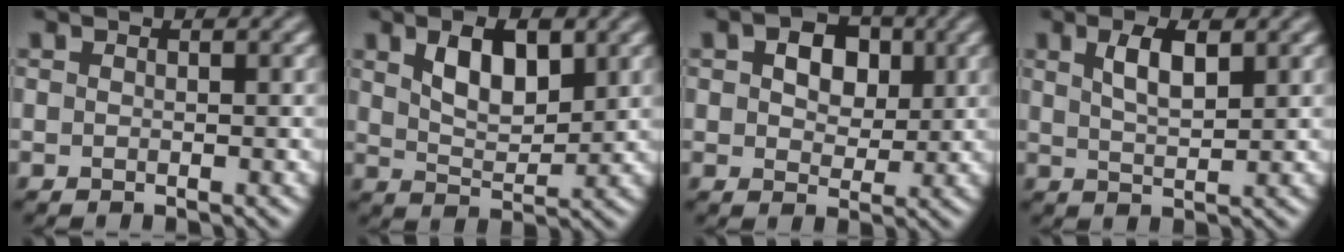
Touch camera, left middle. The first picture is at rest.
{"total": 4.7, "force": [2.1, 2.3, 3.6], "torque": [-0.066, 0.002, 0.038]}
{"total": 5.1, "force": [1.7, 3.5, 3.3], "torque": [-0.050, 0.006, 0.007]}
{"total": 3.1, "force": [1.5, 1.0, 2.5], "torque": [-0.047, 0.002, 0.029]}